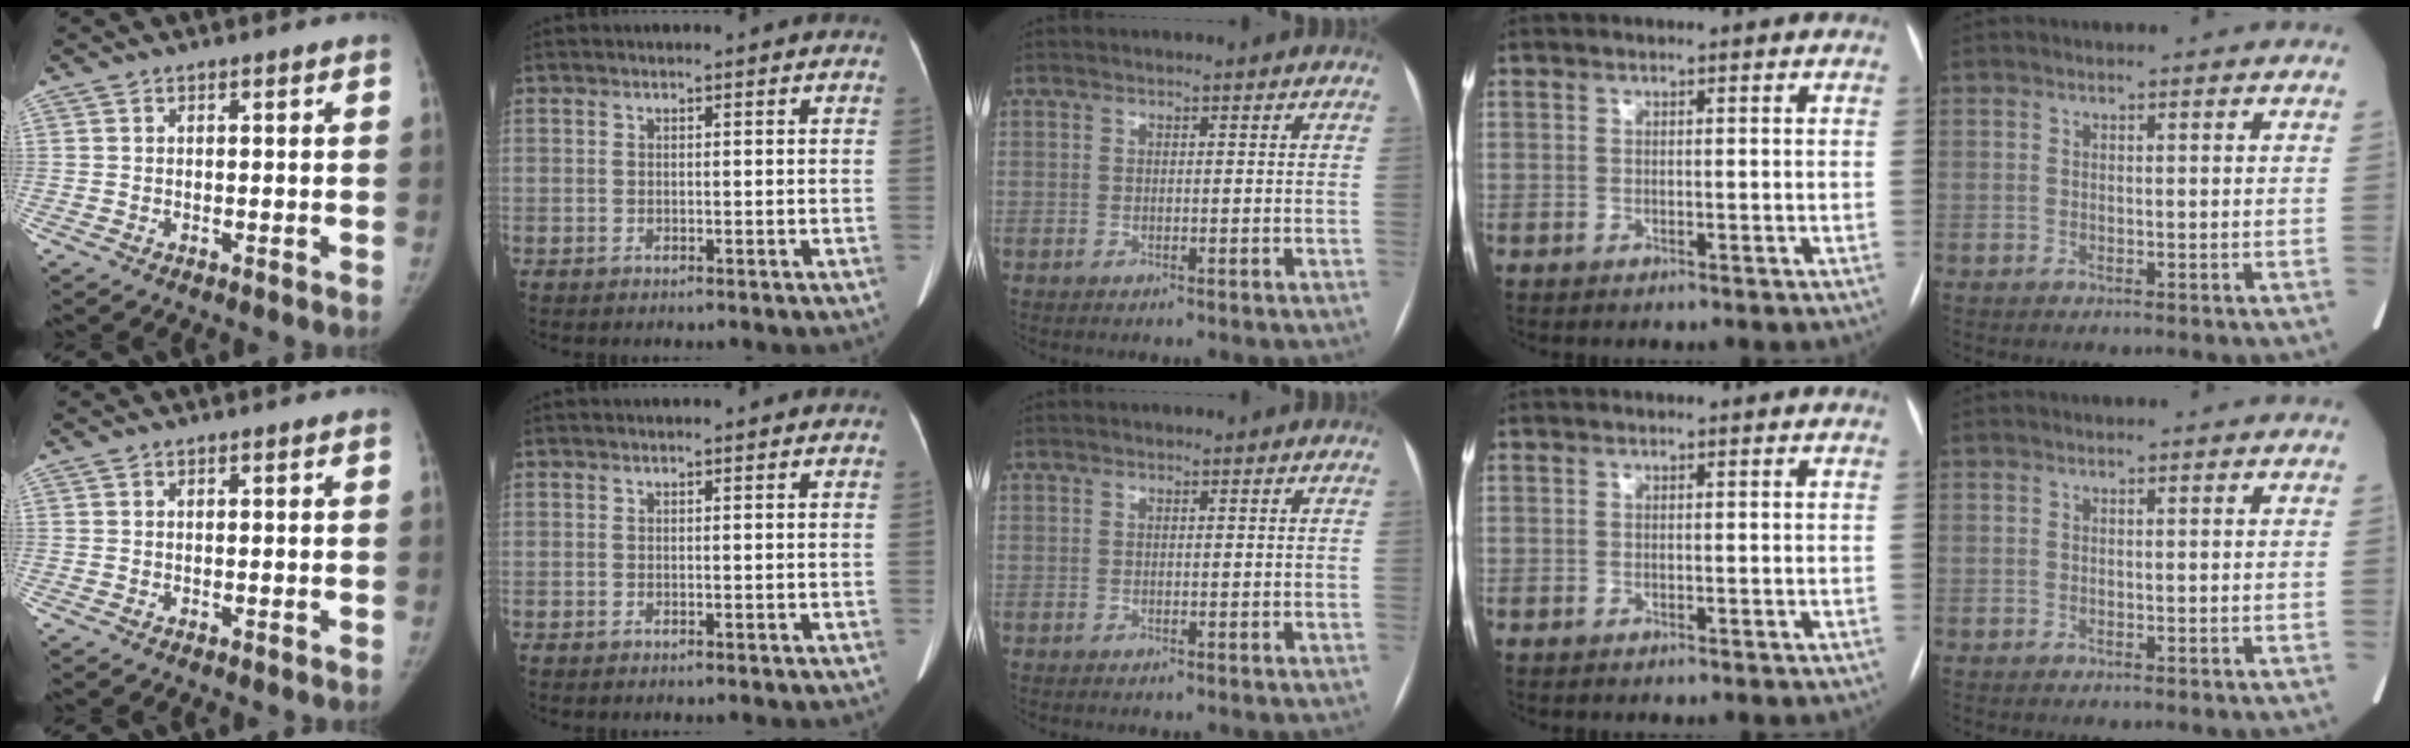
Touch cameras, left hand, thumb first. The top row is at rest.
{}